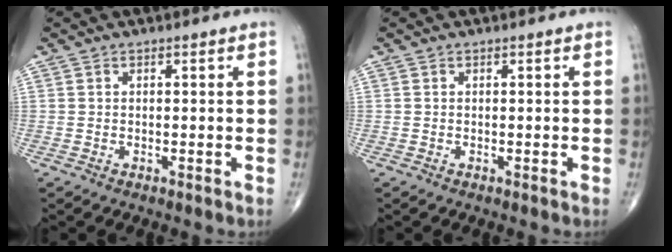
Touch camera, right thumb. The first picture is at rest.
{"total": 0.0}